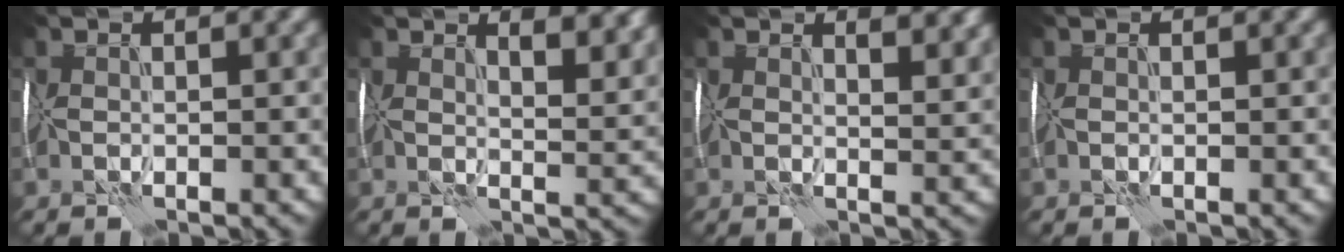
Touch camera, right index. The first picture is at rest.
{"total": 6.9, "force": [3.9, 2.9, 4.9], "torque": [-0.039, 0.009, 0.049]}
{"total": 5.2, "force": [3.0, 2.2, 3.6], "torque": [-0.031, 0.005, 0.042]}
{"total": 0.0}